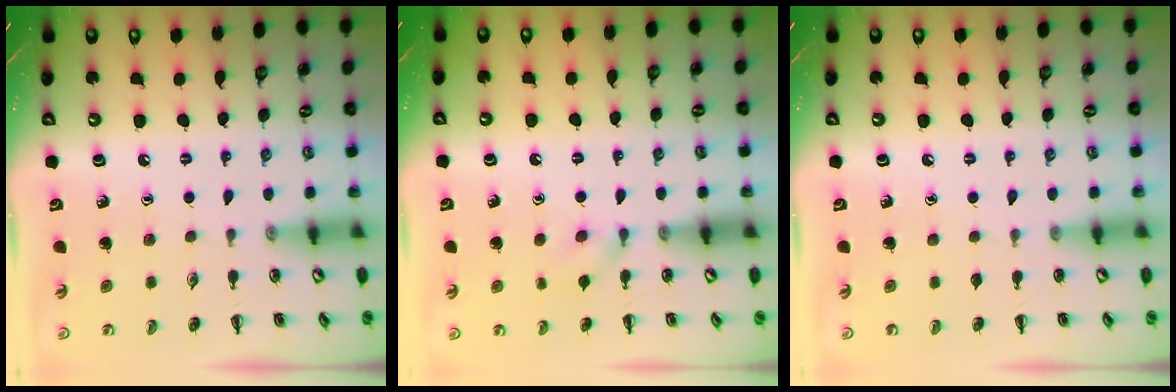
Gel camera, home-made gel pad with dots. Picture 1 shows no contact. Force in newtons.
{"total": 4.4, "press": 4.1, "slide": 1.7}
{"total": 0.6, "press": 0.6, "slide": 0.1}